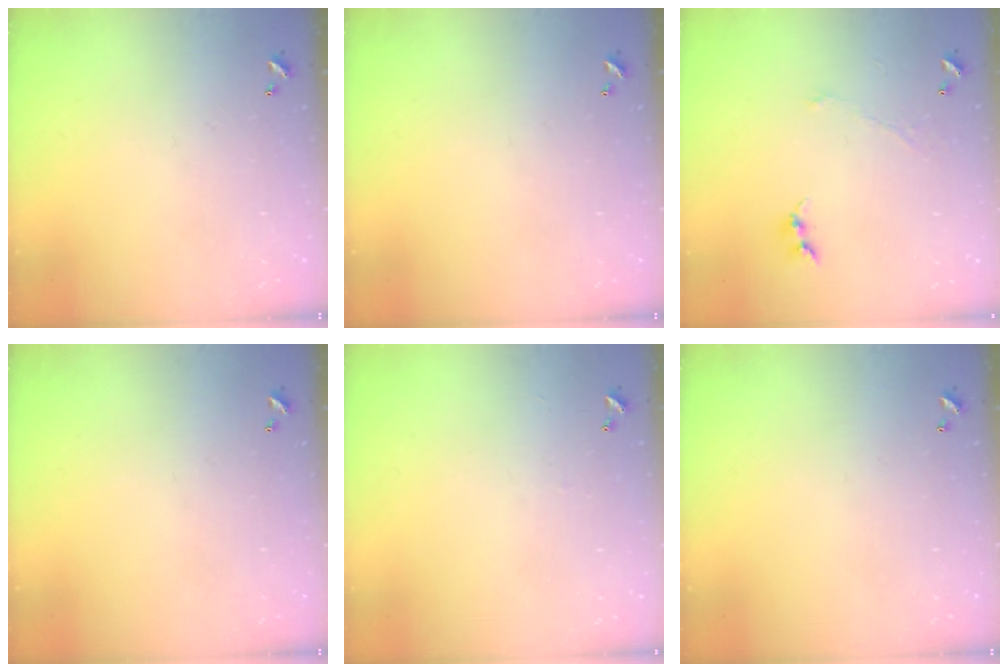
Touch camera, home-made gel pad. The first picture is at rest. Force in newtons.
{"total": 0.0}
{"total": 0.0}
{"total": 0.0}
{"total": 2.6, "press": 2.6, "slide": 0.4}
{"total": 0.0}